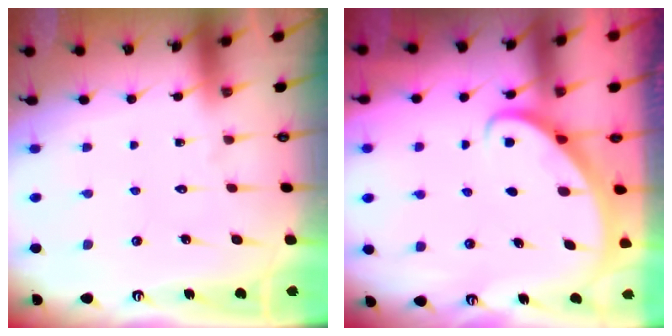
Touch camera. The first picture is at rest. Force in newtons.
{"total": 2.9, "press": 2.9, "slide": 0.2}